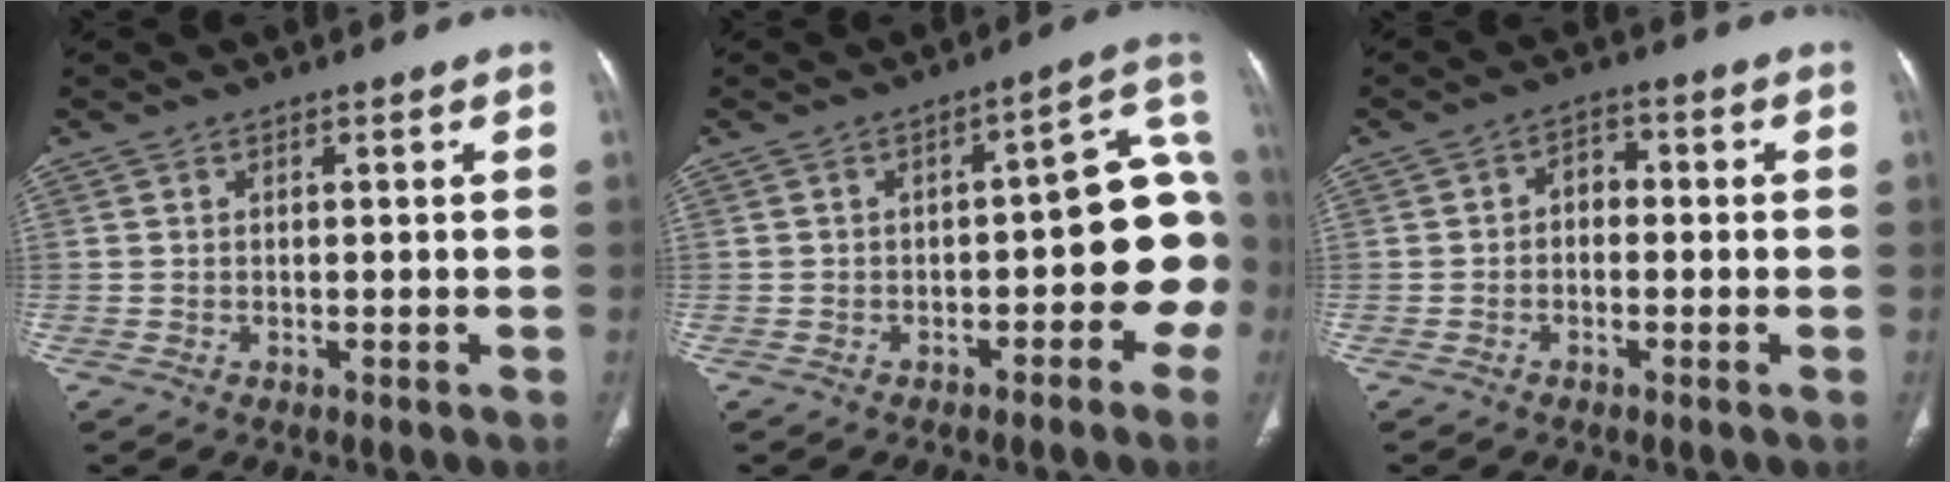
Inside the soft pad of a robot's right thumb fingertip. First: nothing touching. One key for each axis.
{"total": 12.1, "fx": -3.5, "fy": 5.9, "fz": 10.0, "tx": -0.089, "ty": 0.054, "tz": -0.047}
{"total": 3.2, "fx": -0.6, "fy": 2.4, "fz": 2.0, "tx": -0.013, "ty": 0.018, "tz": -0.022}